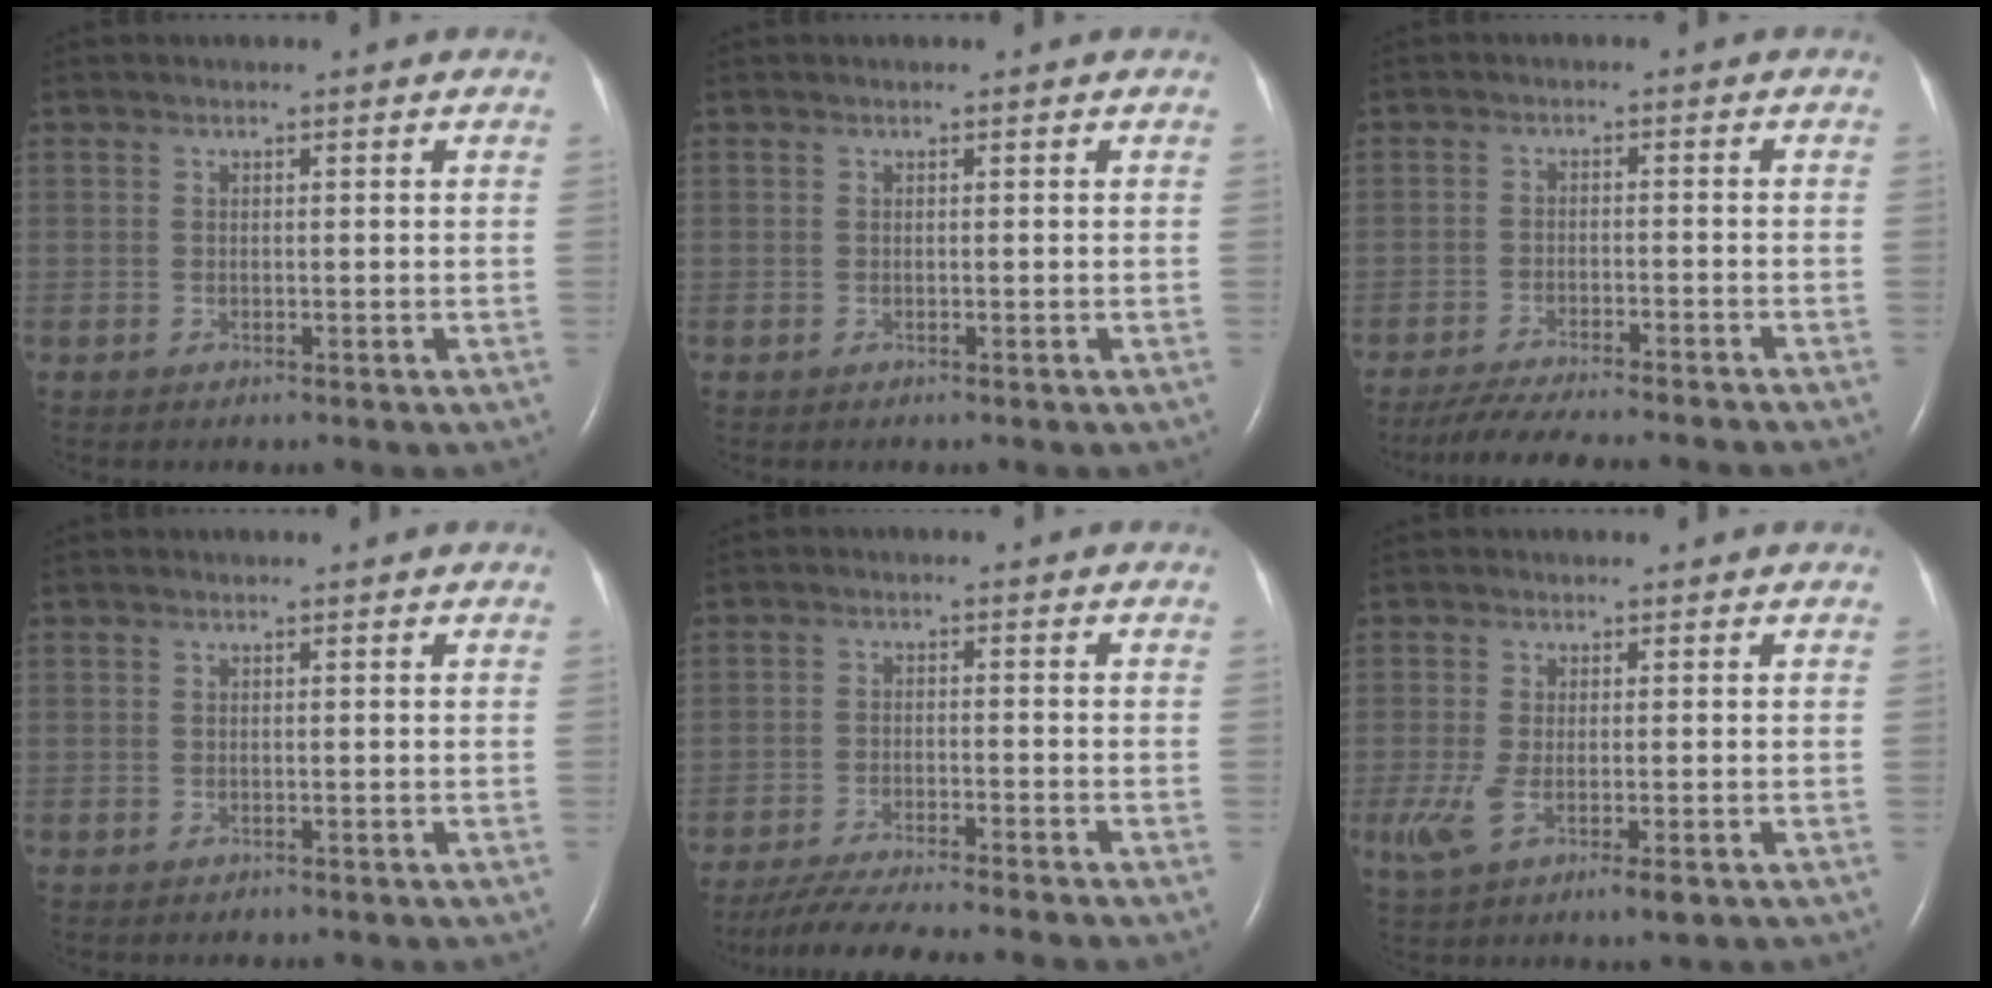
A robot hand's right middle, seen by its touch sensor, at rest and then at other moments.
{"total": 0.0}
{"total": 12.1, "force": [-10.8, 0.2, 5.5], "torque": [-0.074, -0.019, -0.160]}
{"total": 0.0}
{"total": 9.8, "force": [-8.7, -0.9, 4.5], "torque": [-0.066, -0.026, -0.142]}
{"total": 6.5, "force": [-2.5, 1.7, 5.7], "torque": [-0.114, -0.019, -0.040]}